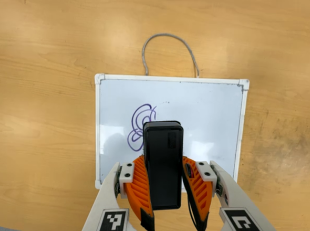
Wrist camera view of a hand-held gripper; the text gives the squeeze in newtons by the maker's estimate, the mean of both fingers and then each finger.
{"total": 6.9, "left": 5.9, "right": 8.0}